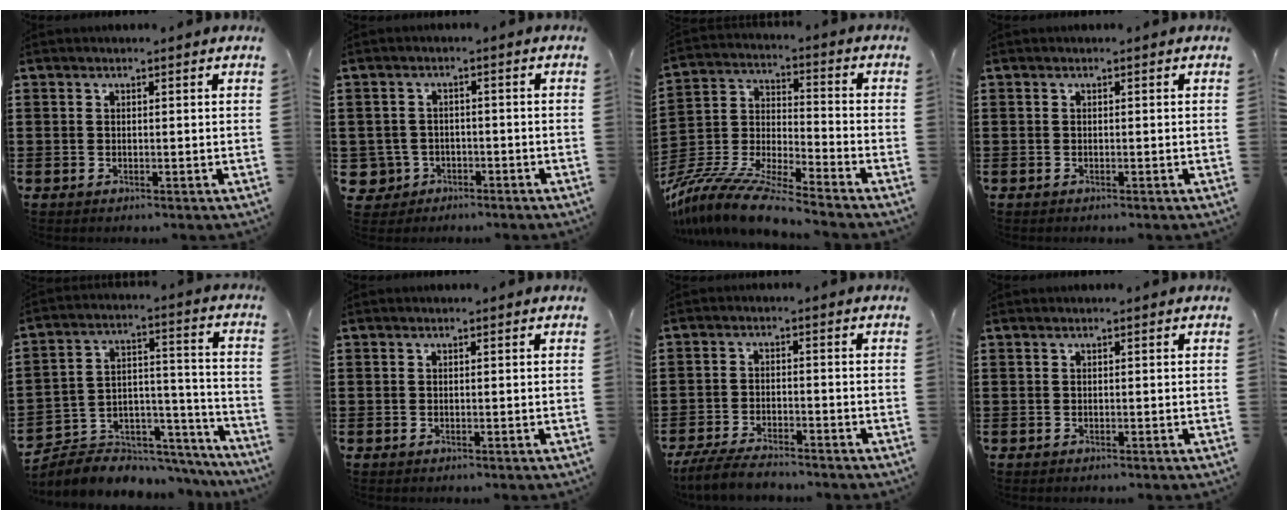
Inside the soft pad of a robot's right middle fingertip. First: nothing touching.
{"total": 3.1, "force": [-1.7, 2.5, 0.9], "torque": [-0.039, -0.003, -0.040]}
{"total": 11.0, "force": [-10.2, 0.4, 4.1], "torque": [-0.091, 0.006, -0.211]}
{"total": 0.0}
{"total": 5.8, "force": [-5.3, 2.4, 0.4], "torque": [-0.012, 0.003, -0.103]}
{"total": 0.0}
{"total": 4.7, "force": [-4.3, 0.7, 1.7], "torque": [-0.041, -0.005, -0.086]}
{"total": 0.0}